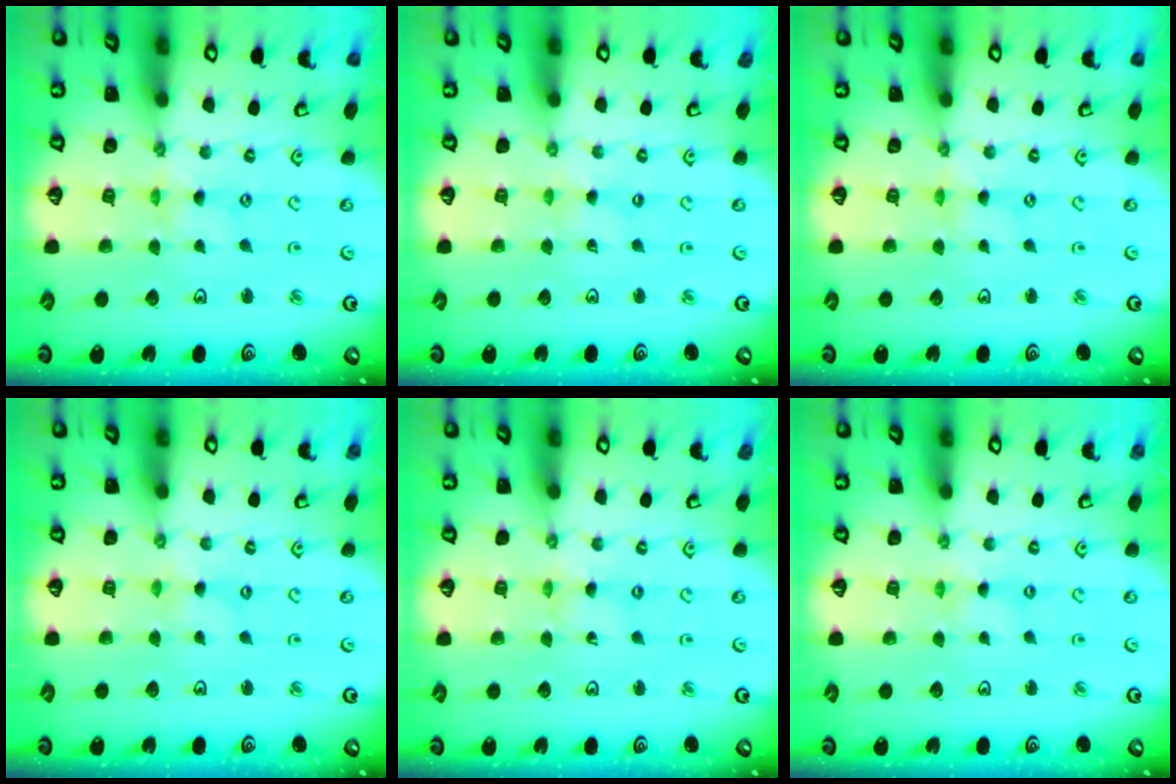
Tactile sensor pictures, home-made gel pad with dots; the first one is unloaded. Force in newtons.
{"total": 0.0}
{"total": 0.0}
{"total": 0.5, "press": 0.5, "slide": 0.1}
{"total": 0.8, "press": 0.8, "slide": 0.1}
{"total": 0.0}